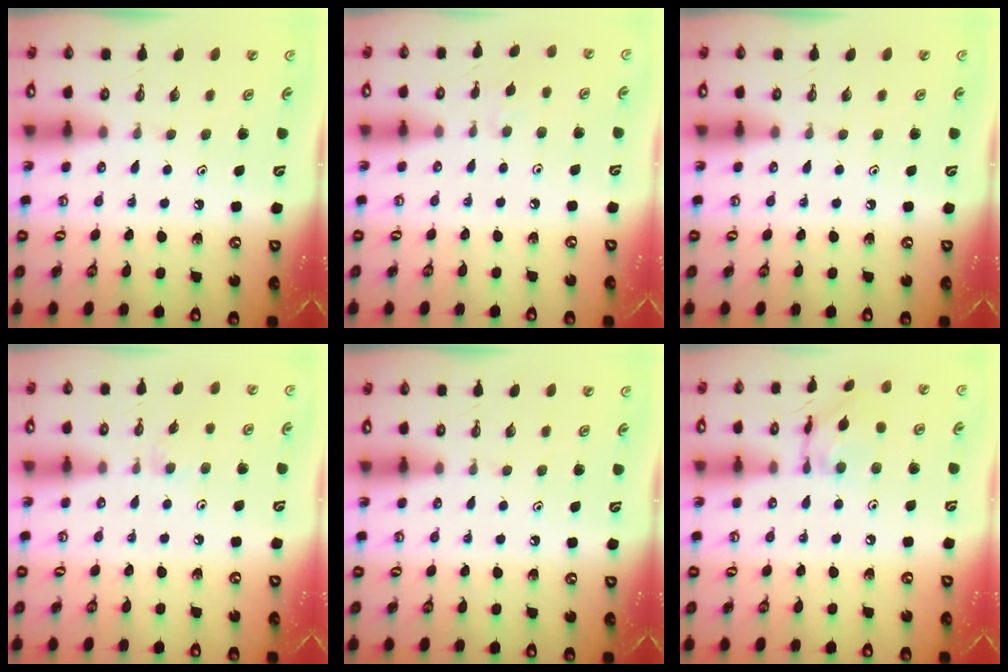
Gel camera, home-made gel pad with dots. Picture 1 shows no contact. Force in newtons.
{"total": 3.8, "press": 3.7, "slide": 0.7}
{"total": 0.0}
{"total": 3.1, "press": 3.1, "slide": 0.4}
{"total": 0.0}
{"total": 8.9, "press": 8.9, "slide": 0.4}